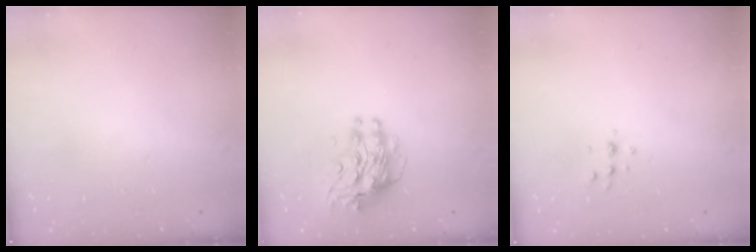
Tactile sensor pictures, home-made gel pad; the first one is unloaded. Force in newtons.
{"total": 9.4, "press": 9.3, "slide": 0.9}
{"total": 4.3, "press": 4.2, "slide": 0.6}